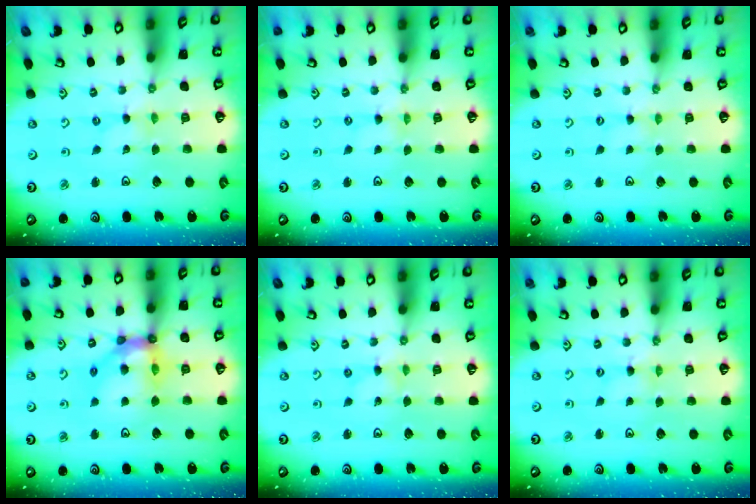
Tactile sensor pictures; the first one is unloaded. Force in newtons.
{"total": 0.0}
{"total": 0.0}
{"total": 12.8, "press": 12.7, "slide": 1.5}
{"total": 0.0}
{"total": 0.7, "press": 0.7, "slide": 0.2}